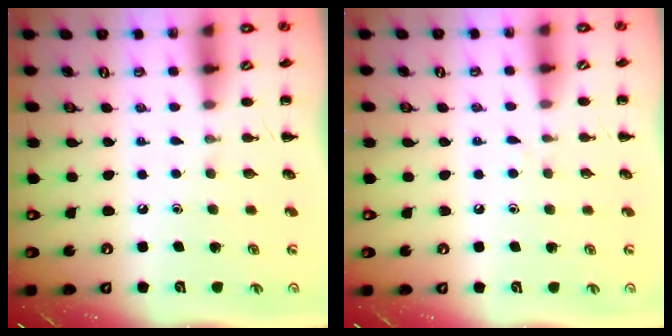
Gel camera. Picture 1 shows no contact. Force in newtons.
{"total": 2.9, "press": 2.7, "slide": 1.0}